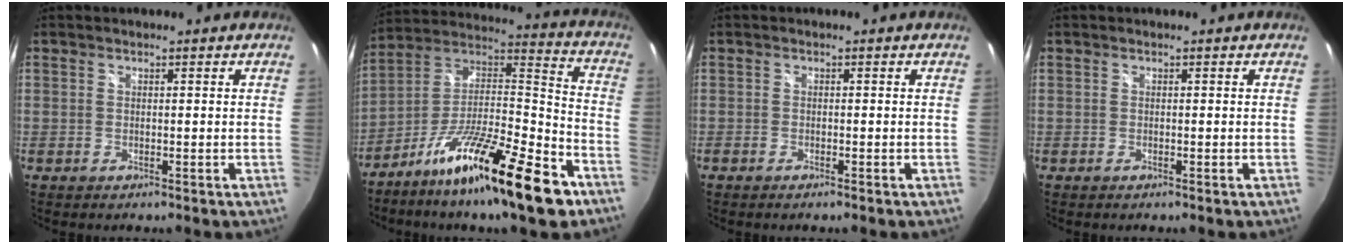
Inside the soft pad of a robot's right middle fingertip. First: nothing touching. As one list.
[{"total": 22.0, "force": [-13.3, 4.2, 17.0], "torque": [-0.284, -0.007, -0.229]}, {"total": 0.9, "force": [-0.8, 0.1, 0.4], "torque": [-0.008, -0.003, -0.016]}, {"total": 0.0}]